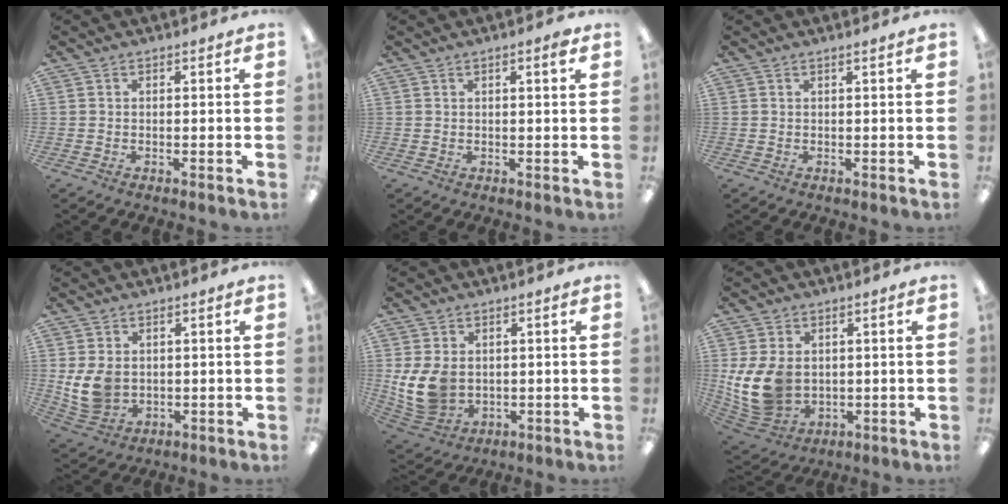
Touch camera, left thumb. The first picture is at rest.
{"total": 1.7, "force": [1.0, 0.2, 1.3], "torque": [-0.022, -0.001, 0.015]}
{"total": 0.7, "force": [0.5, -0.1, 0.5], "torque": [-0.008, -0.001, 0.009]}
{"total": 7.7, "force": [0.7, 6.3, 4.3], "torque": [-0.108, 0.001, 0.016]}
{"total": 10.2, "force": [0.2, 8.0, 6.2], "torque": [-0.151, 0.004, 0.009]}
{"total": 13.0, "force": [0.5, 10.1, 8.2], "torque": [-0.207, -0.007, 0.013]}